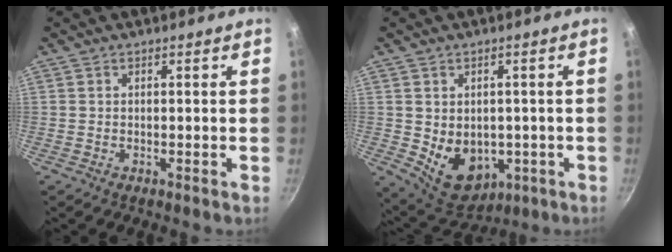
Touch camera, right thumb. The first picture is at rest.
{"total": 10.6, "force": [-1.6, 8.0, 6.7], "torque": [-0.073, -0.013, 0.001]}